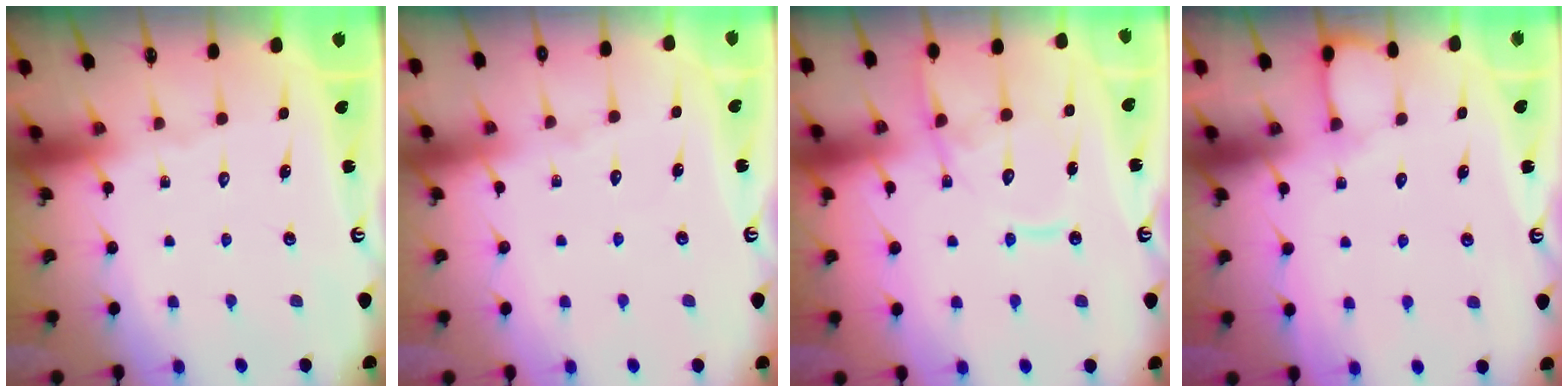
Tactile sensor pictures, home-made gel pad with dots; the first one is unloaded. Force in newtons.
{"total": 2.8, "press": 2.8, "slide": 0.4}
{"total": 13.6, "press": 13.6, "slide": 1.4}
{"total": 4.2, "press": 4.1, "slide": 0.3}